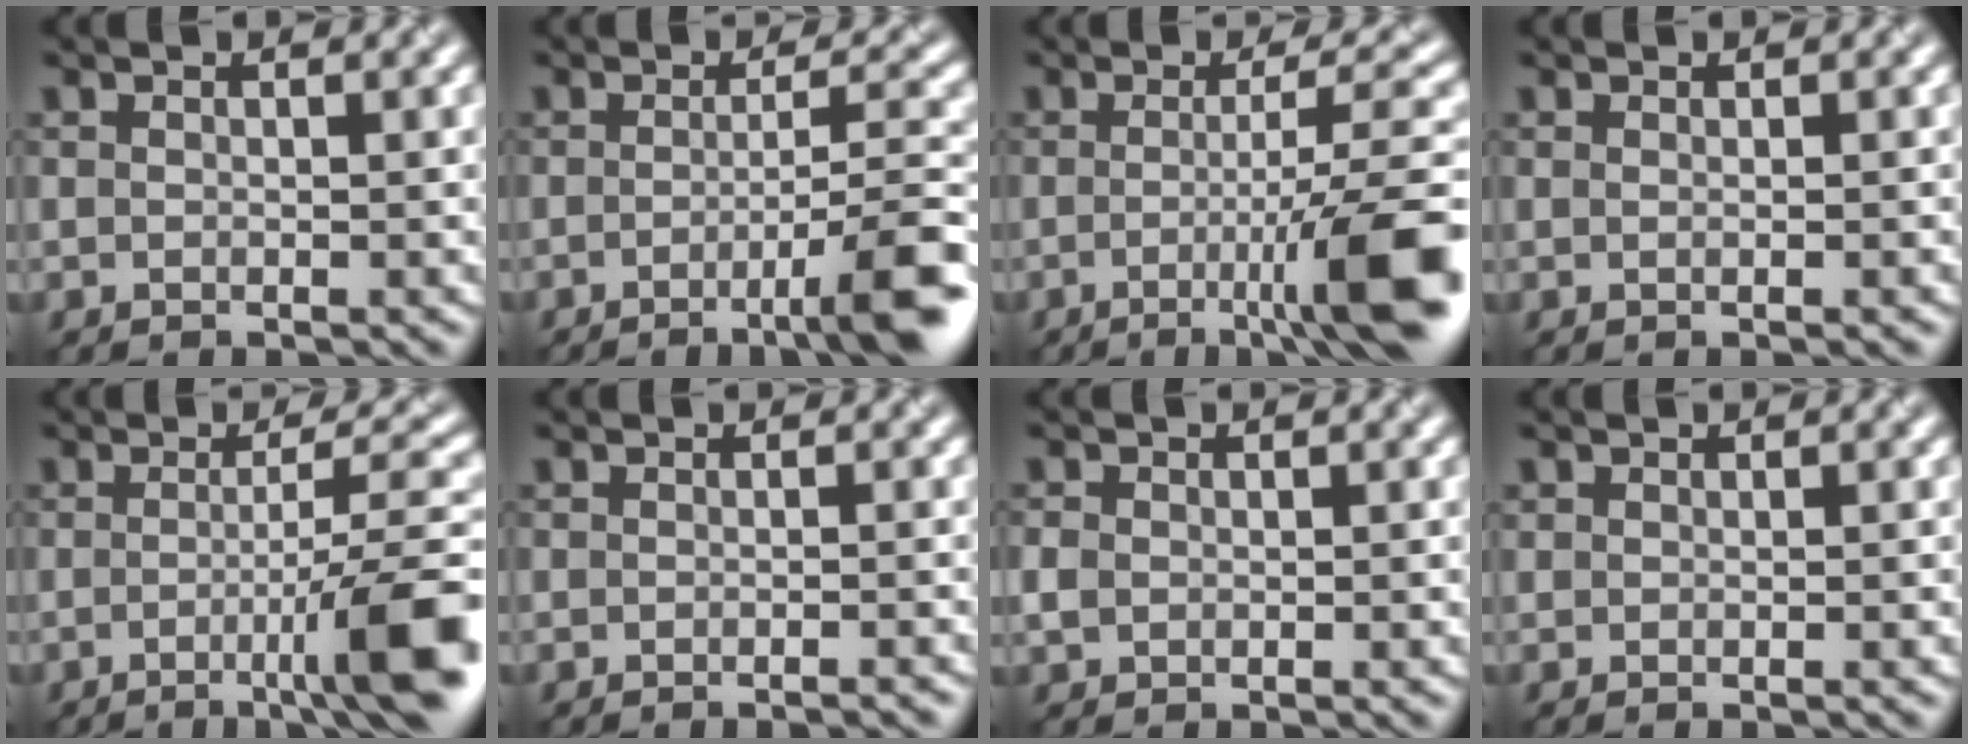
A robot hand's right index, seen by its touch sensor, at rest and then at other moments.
{"total": 7.2, "force": [-3.0, 1.2, 6.5], "torque": [-0.078, 0.006, -0.042]}
{"total": 9.5, "force": [-2.4, 1.6, 9.0], "torque": [-0.109, 0.003, -0.034]}
{"total": 0.5, "force": [-0.1, 0.2, 0.5], "torque": [0.001, -0.001, -0.005]}
{"total": 8.6, "force": [-2.3, 1.3, 8.1], "torque": [-0.102, 0.007, -0.032]}
{"total": 1.4, "force": [-0.8, 0.5, 1.0], "torque": [0.004, 0.004, -0.019]}
{"total": 0.9, "force": [-0.4, 0.8, 0.3], "torque": [-0.004, 0.008, 0.003]}
{"total": 0.0}